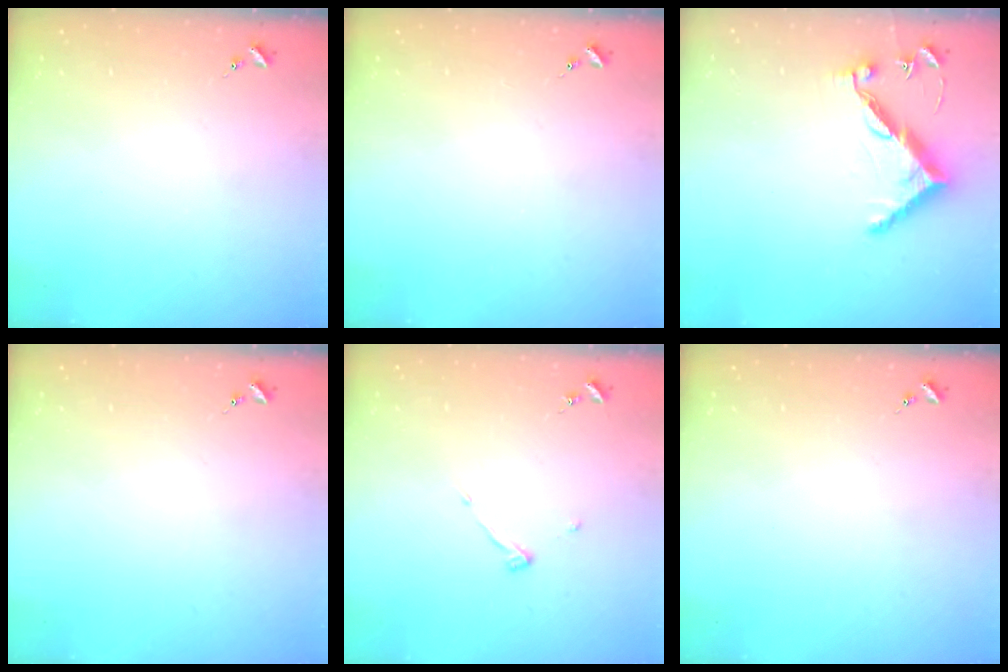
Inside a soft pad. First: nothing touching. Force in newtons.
{"total": 0.0}
{"total": 10.2, "press": 10.2, "slide": 0.4}
{"total": 0.0}
{"total": 3.9, "press": 3.9, "slide": 0.5}
{"total": 0.0}